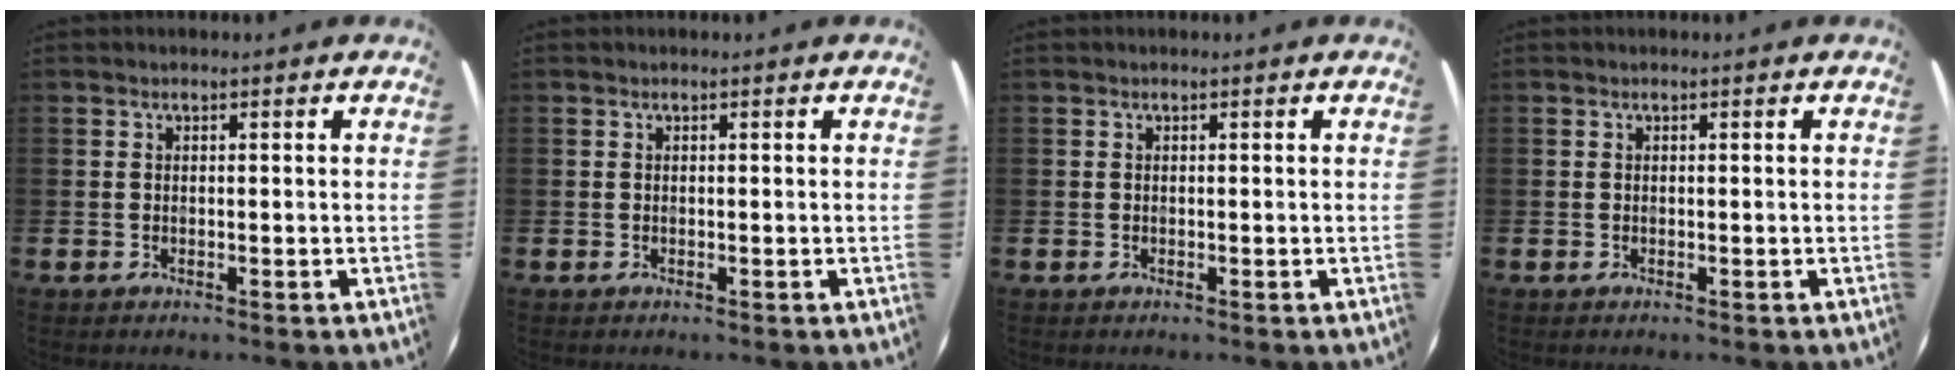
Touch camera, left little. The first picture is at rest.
{"total": 0.0}
{"total": 0.0}
{"total": 0.0}